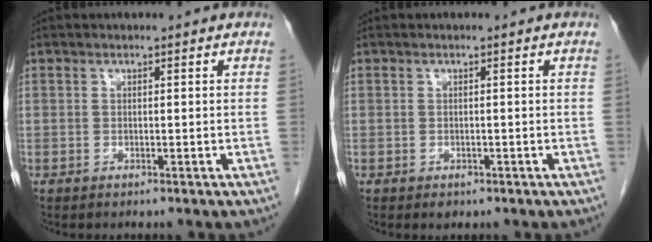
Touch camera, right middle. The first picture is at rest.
{"total": 1.0, "force": [-0.6, 0.7, 0.5], "torque": [-0.008, 0.000, -0.003]}